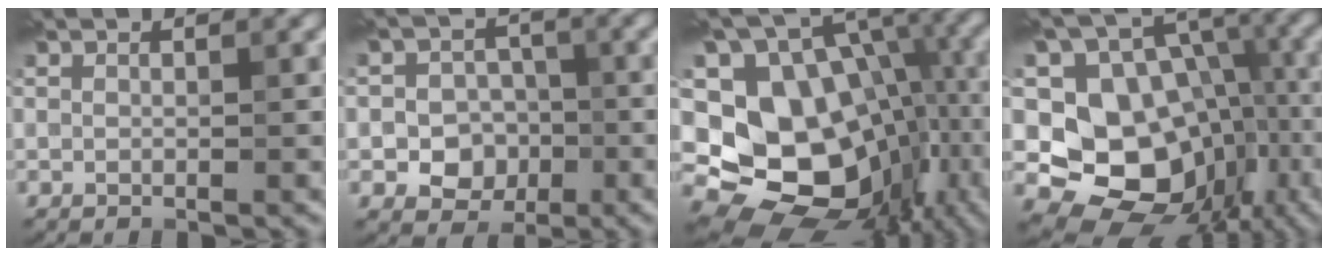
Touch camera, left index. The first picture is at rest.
{"total": 4.5, "force": [-1.5, 3.6, 2.3], "torque": [-0.020, -0.004, -0.036]}
{"total": 15.2, "force": [-2.9, 11.4, 9.5], "torque": [-0.167, -0.007, -0.033]}
{"total": 11.0, "force": [-2.1, 9.0, 5.9], "torque": [-0.088, -0.015, -0.042]}